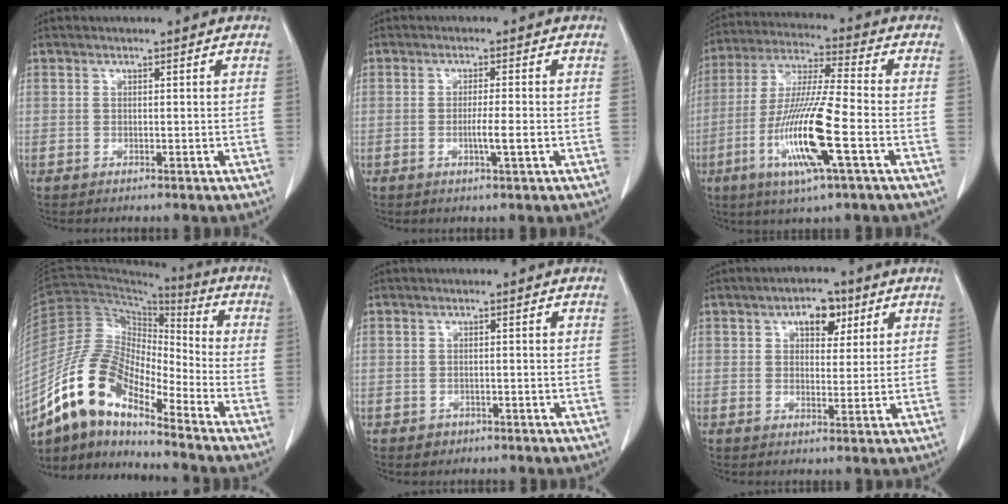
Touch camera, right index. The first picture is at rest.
{"total": 3.4, "force": [-0.9, 0.1, 3.3], "torque": [-0.060, -0.002, -0.015]}
{"total": 15.7, "force": [-5.2, 0.8, 14.8], "torque": [-0.304, -0.018, -0.098]}
{"total": 14.4, "force": [-11.0, 4.4, 8.2], "torque": [-0.170, 0.032, -0.207]}
{"total": 2.4, "force": [-1.1, 2.0, 0.5], "torque": [-0.007, 0.004, -0.010]}
{"total": 6.2, "force": [2.9, 3.4, 4.2], "torque": [-0.067, 0.016, 0.047]}